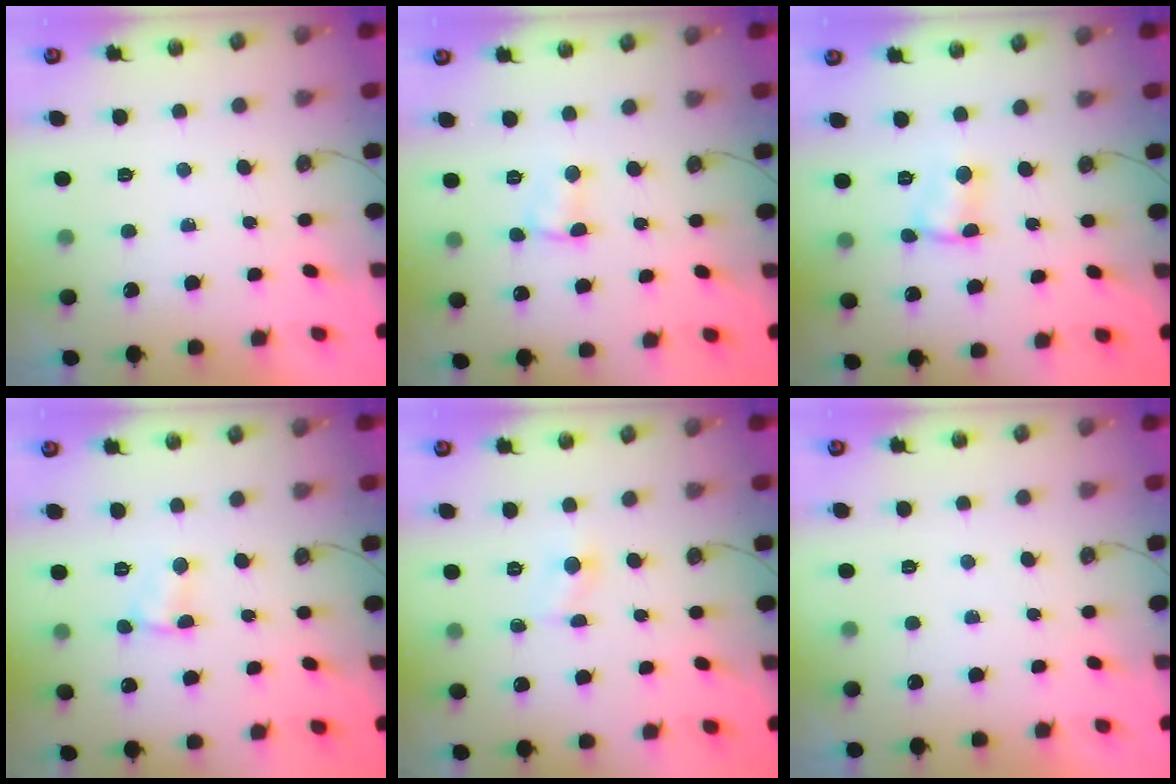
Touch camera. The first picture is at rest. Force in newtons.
{"total": 2.2, "press": 2.2, "slide": 0.4}
{"total": 2.2, "press": 2.2, "slide": 0.1}
{"total": 1.9, "press": 1.9, "slide": 0.3}
{"total": 2.6, "press": 2.6, "slide": 0.3}
{"total": 0.0}